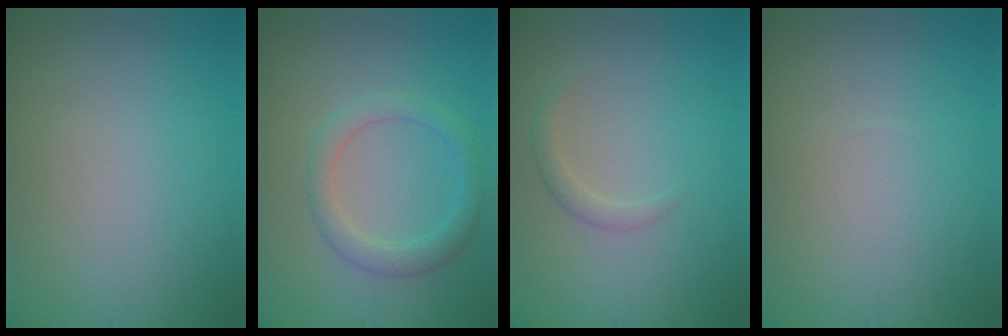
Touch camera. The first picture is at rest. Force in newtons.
{"total": 2.8, "press": 2.8, "slide": 0.1}
{"total": 1.4, "press": 1.4, "slide": 0.1}
{"total": 0.0}